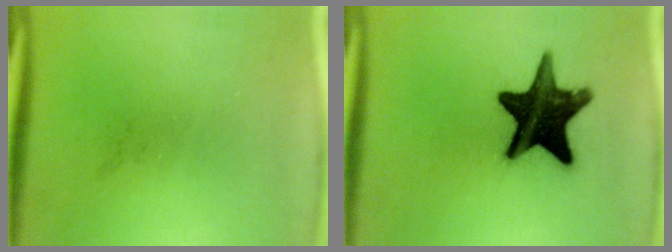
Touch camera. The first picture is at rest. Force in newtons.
{"total": 16.8}